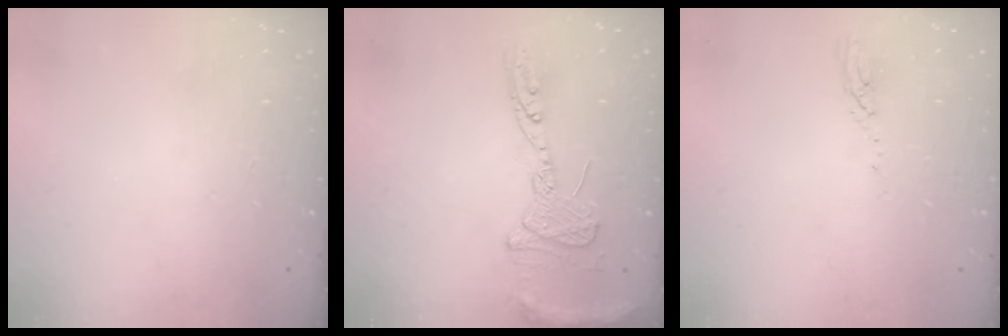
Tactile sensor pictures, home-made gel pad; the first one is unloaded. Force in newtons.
{"total": 15.5, "press": 15.4, "slide": 1.2}
{"total": 3.0, "press": 3.0, "slide": 0.1}